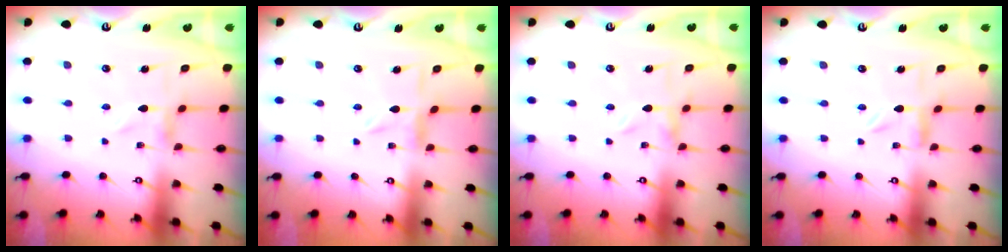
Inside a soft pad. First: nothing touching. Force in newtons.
{"total": 2.7, "press": 2.7, "slide": 0.4}
{"total": 0.0}
{"total": 2.1, "press": 2.1, "slide": 0.2}